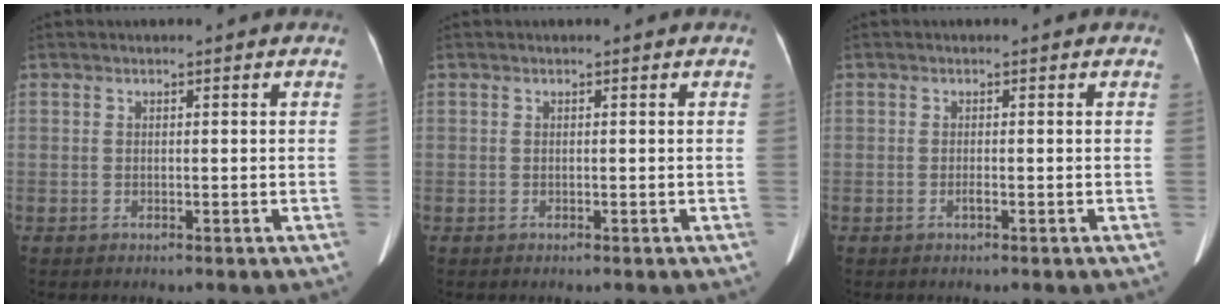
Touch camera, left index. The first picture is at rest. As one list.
[{"total": 0.0}, {"total": 0.6, "force": [-0.3, 0.0, 0.5], "torque": [-0.011, 0.000, -0.004]}]